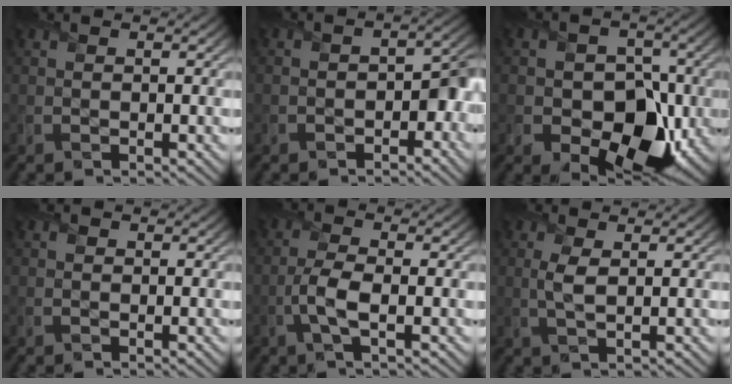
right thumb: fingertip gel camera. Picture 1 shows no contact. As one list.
[{"total": 4.7, "force": [-1.8, 3.0, 3.1], "torque": [-0.029, -0.003, -0.036]}, {"total": 10.8, "force": [-2.5, 7.8, 7.1], "torque": [-0.085, -0.017, -0.057]}, {"total": 0.5, "force": [0.1, 0.5, 0.1], "torque": [0.000, -0.002, -0.003]}, {"total": 4.0, "force": [-1.2, 1.2, 3.6], "torque": [-0.086, 0.003, -0.034]}, {"total": 2.6, "force": [0.6, 0.9, 2.4], "torque": [-0.064, 0.002, 0.011]}]